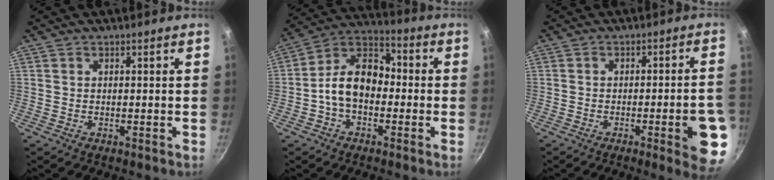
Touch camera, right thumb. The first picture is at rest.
{"total": 11.9, "force": [-1.9, 8.1, 8.5], "torque": [-0.111, 0.046, -0.055]}
{"total": 10.8, "force": [-3.6, 2.4, 9.9], "torque": [-0.096, 0.022, -0.041]}